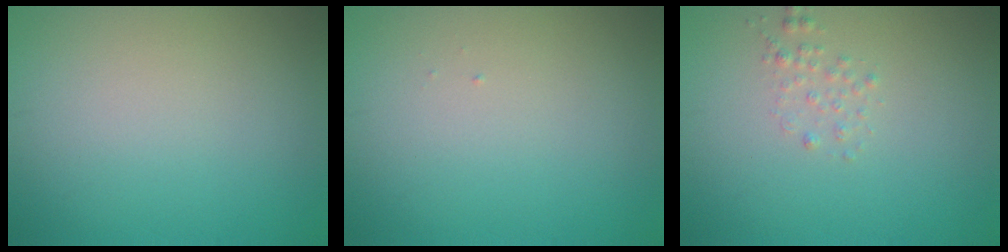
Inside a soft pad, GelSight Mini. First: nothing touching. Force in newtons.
{"total": 0.0}
{"total": 1.0, "press": 1.0, "slide": 0.0}